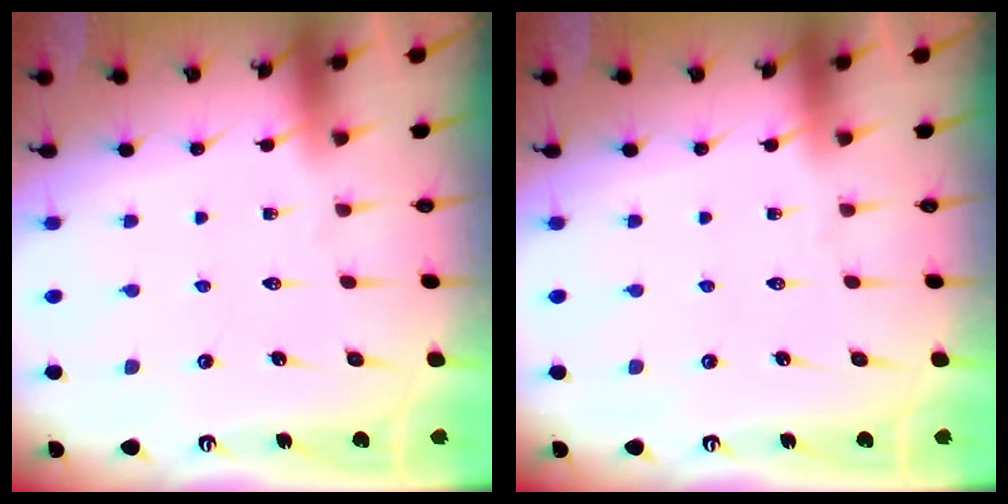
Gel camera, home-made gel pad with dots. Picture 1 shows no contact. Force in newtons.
{"total": 0.0}